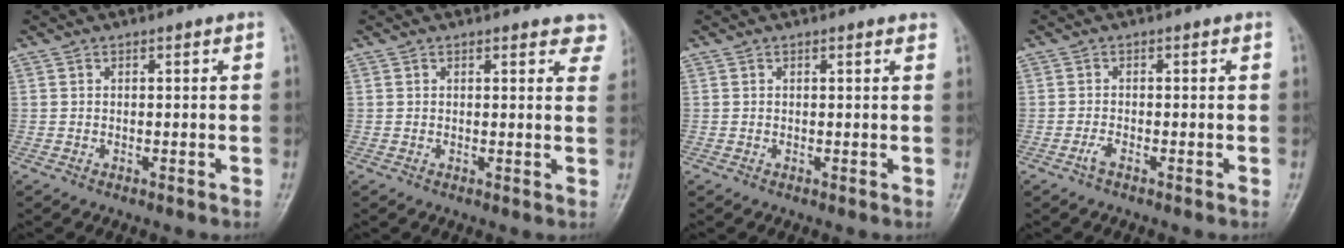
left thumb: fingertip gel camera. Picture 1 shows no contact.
{"total": 4.9, "force": [4.2, 2.0, 1.8], "torque": [0.015, -0.016, 0.031]}
{"total": 1.0, "force": [0.8, 0.3, 0.6], "torque": [-0.005, 0.001, 0.007]}
{"total": 1.3, "force": [-0.8, 0.4, 0.9], "torque": [-0.022, 0.000, -0.020]}